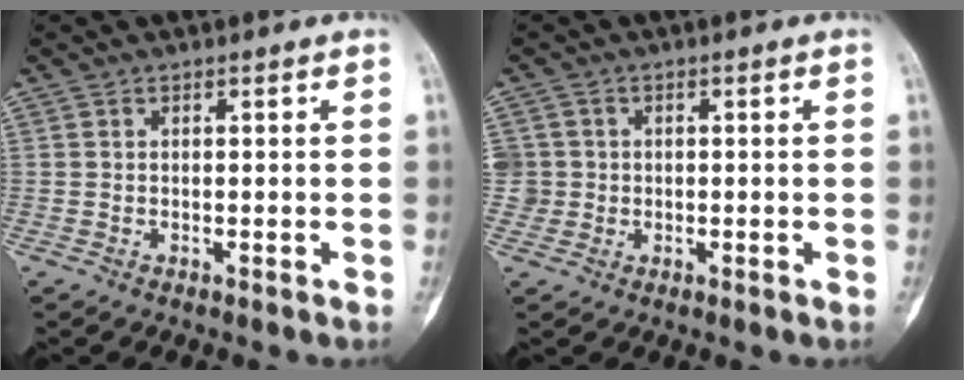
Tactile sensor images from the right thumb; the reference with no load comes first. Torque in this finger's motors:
{"motor_torque": [-0.45, 0.25, 0.38, -0.02, 0.01]}